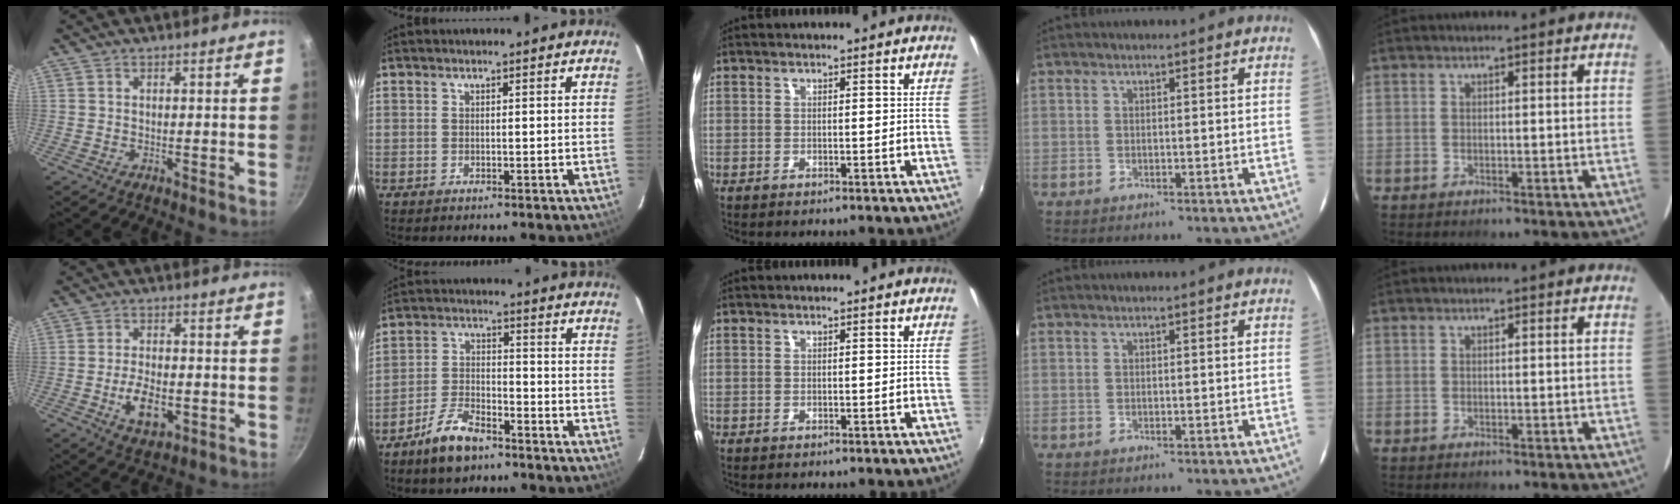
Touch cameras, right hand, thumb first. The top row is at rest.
{"thumb": {"total": 8.1, "force": [-2.1, 4.4, 6.4], "torque": [-0.100, 0.007, -0.031]}, "index": {"total": 8.5, "force": [-6.3, 3.3, 4.6], "torque": [-0.104, 0.004, -0.116]}}